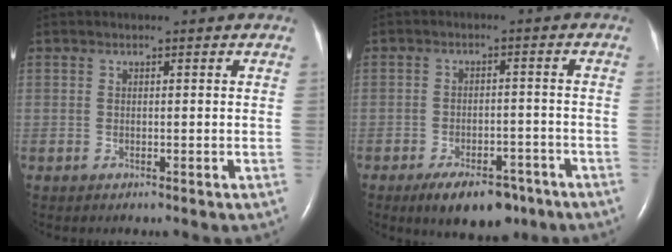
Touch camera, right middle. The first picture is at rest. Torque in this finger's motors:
{"motor_torque": [0.81, -0.80, 0.13, 0.04]}